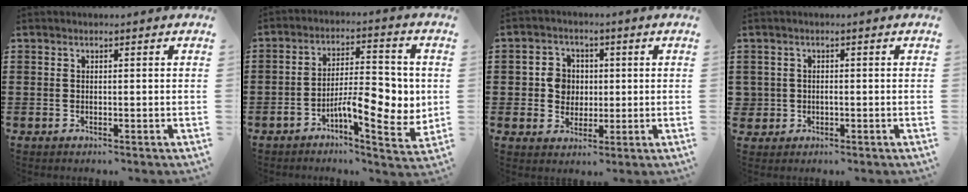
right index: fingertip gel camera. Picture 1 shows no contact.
{"total": 9.4, "force": [-2.4, 3.8, 8.3], "torque": [-0.114, 0.003, -0.040]}
{"total": 4.9, "force": [0.1, 4.5, 1.9], "torque": [-0.054, 0.016, -0.001]}
{"total": 1.4, "force": [-0.4, 1.3, 0.2], "torque": [-0.011, 0.003, -0.011]}